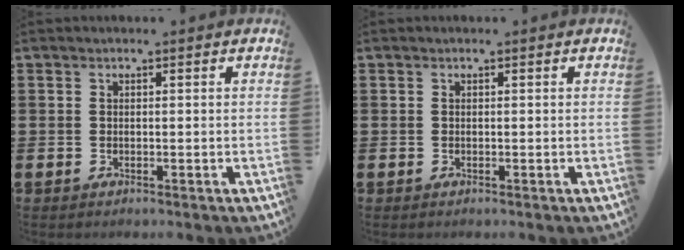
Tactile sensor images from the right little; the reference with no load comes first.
{"total": 0.0}